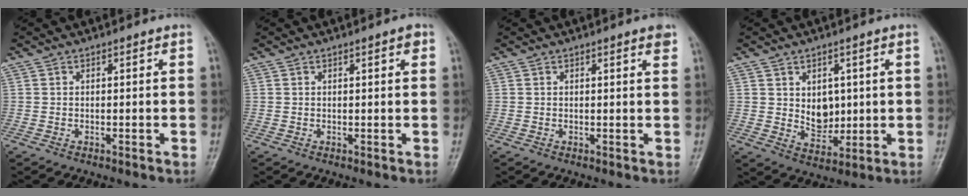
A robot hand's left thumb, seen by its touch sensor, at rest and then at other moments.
{"total": 1.4, "force": [0.7, 0.3, 1.2], "torque": [-0.016, 0.000, 0.009]}
{"total": 1.7, "force": [1.1, 0.1, 1.3], "torque": [-0.017, -0.004, 0.012]}
{"total": 6.2, "force": [1.1, 4.6, 4.0], "torque": [-0.037, -0.016, 0.031]}